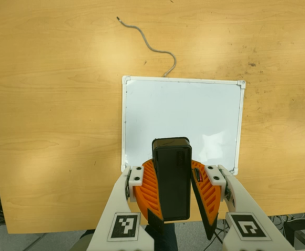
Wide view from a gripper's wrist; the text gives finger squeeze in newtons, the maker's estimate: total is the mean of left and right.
{"total": 9.8, "left": 9.9, "right": 9.7}